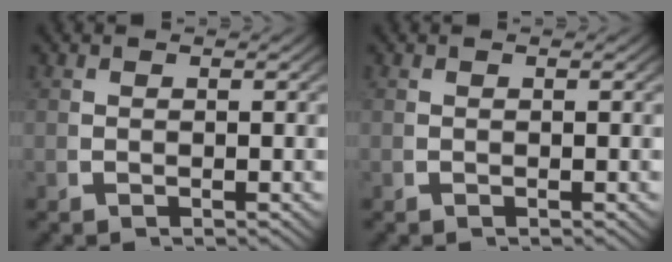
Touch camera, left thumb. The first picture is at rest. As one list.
[{"total": 0.0}]